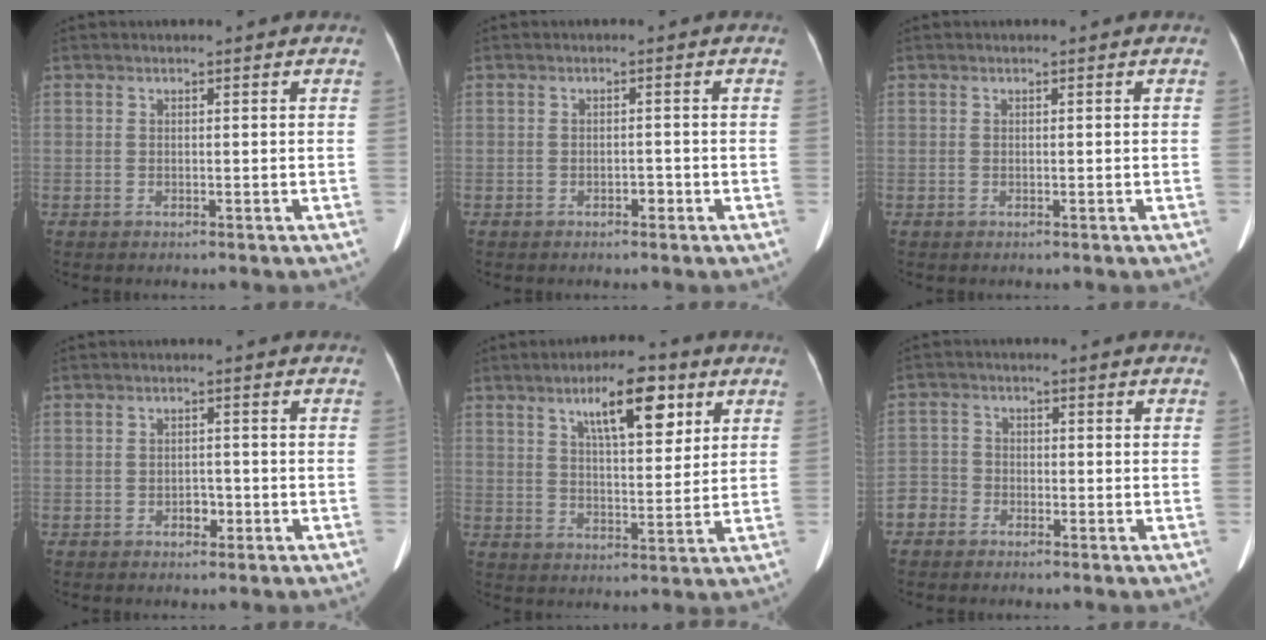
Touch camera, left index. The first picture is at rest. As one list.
[{"total": 1.1, "force": [-0.8, 0.6, 0.6], "torque": [-0.009, 0.003, -0.013]}, {"total": 0.0}, {"total": 1.8, "force": [-1.0, 1.2, 1.0], "torque": [-0.013, 0.005, -0.015]}, {"total": 10.0, "force": [5.2, 3.2, 7.9], "torque": [-0.127, 0.013, 0.085]}, {"total": 5.9, "force": [-3.4, 4.6, 1.0], "torque": [-0.034, 0.014, -0.072]}]